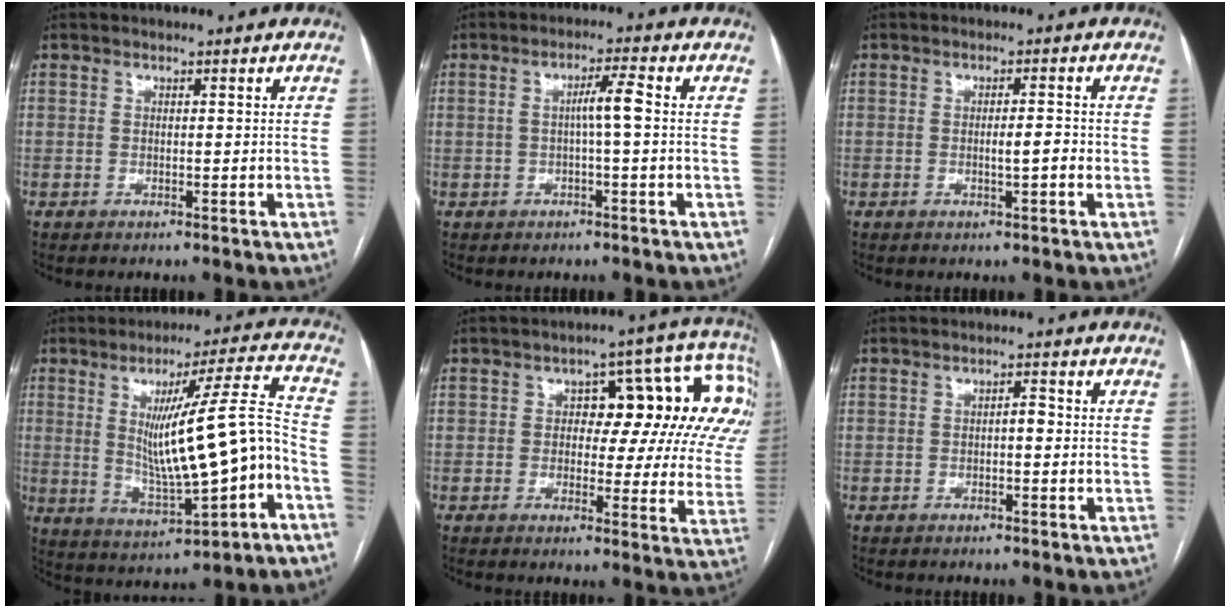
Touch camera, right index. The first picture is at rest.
{"total": 3.8, "force": [0.0, 0.0, 3.8], "torque": [-0.069, 0.008, 0.001]}
{"total": 2.7, "force": [-0.5, 0.3, 2.6], "torque": [-0.045, -0.001, -0.007]}
{"total": 16.0, "force": [-1.9, 1.2, 15.8], "torque": [-0.253, 0.004, -0.019]}
{"total": 16.7, "force": [4.3, 7.8, 14.1], "torque": [-0.166, 0.043, 0.045]}
{"total": 1.4, "force": [-0.2, 0.5, 1.3], "torque": [-0.017, 0.005, -0.007]}